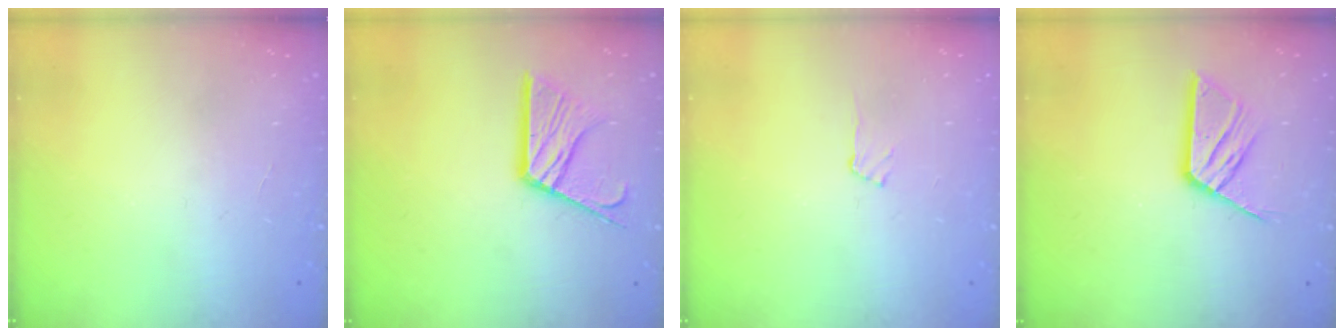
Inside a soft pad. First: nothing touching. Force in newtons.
{"total": 14.0, "press": 13.9, "slide": 1.3}
{"total": 5.1, "press": 5.1, "slide": 0.5}
{"total": 11.8, "press": 11.8, "slide": 1.0}